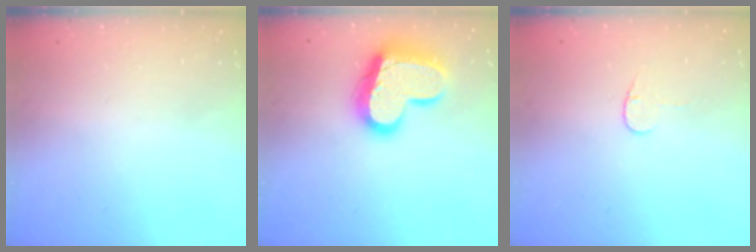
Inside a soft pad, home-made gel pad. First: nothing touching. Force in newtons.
{"total": 19.1, "press": 19.0, "slide": 1.8}
{"total": 3.7, "press": 3.7, "slide": 0.4}